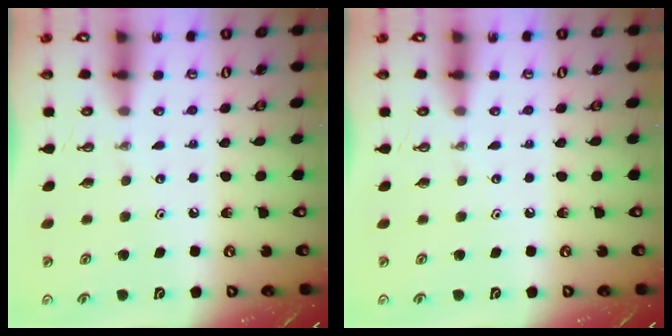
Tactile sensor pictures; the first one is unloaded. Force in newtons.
{"total": 0.0}